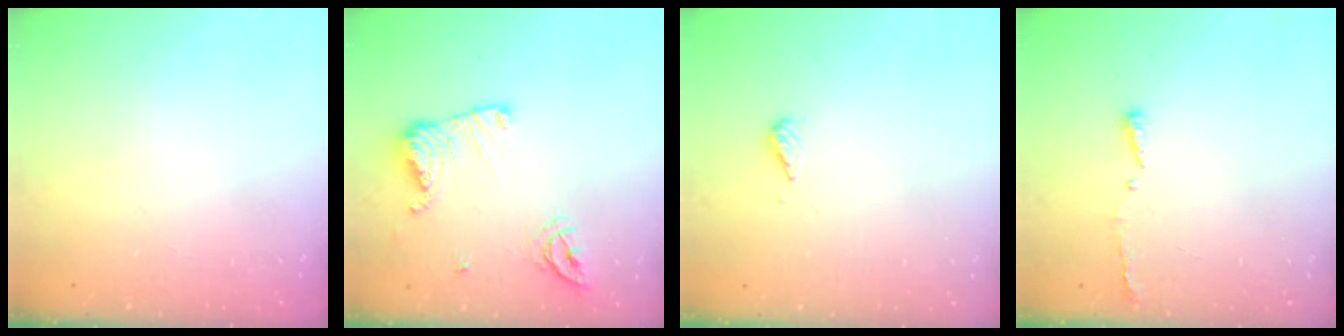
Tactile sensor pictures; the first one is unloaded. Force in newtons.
{"total": 12.8, "press": 12.8, "slide": 0.5}
{"total": 2.7, "press": 2.7, "slide": 0.6}
{"total": 3.7, "press": 3.7, "slide": 0.6}